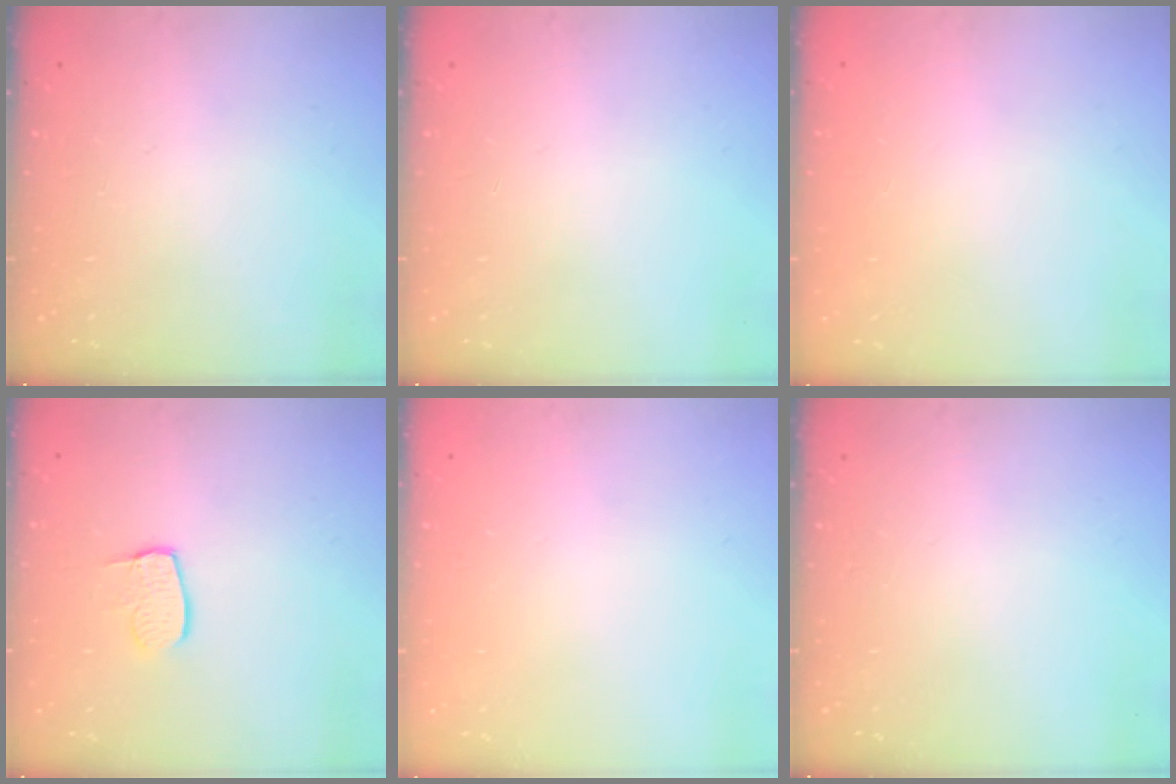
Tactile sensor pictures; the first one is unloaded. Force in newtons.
{"total": 0.0}
{"total": 0.0}
{"total": 7.0, "press": 7.0, "slide": 0.6}
{"total": 0.0}
{"total": 0.0}